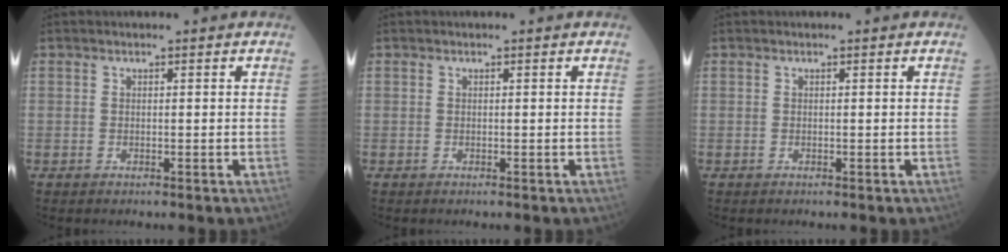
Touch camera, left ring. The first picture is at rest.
{"total": 0.0}
{"total": 0.0}